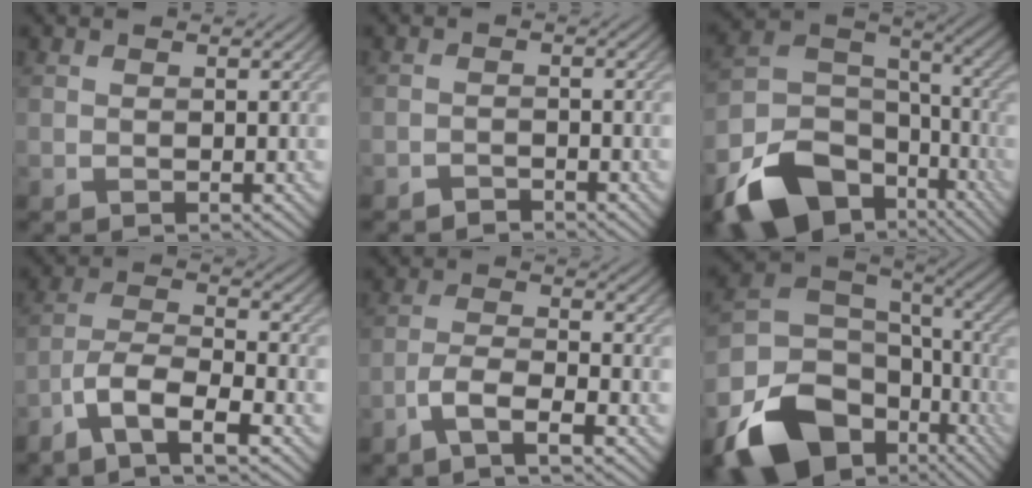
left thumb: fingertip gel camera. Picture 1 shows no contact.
{"total": 1.3, "force": [-1.3, 0.3, 0.1], "torque": [0.001, 0.003, -0.028]}
{"total": 16.1, "force": [-9.1, 10.2, 8.5], "torque": [-0.203, -0.046, -0.157]}
{"total": 7.8, "force": [-5.1, 2.3, 5.5], "torque": [-0.114, -0.001, -0.107]}
{"total": 4.8, "force": [-3.2, 1.0, 3.4], "torque": [-0.074, 0.002, -0.074]}
{"total": 18.2, "force": [-9.0, 12.4, 9.8], "torque": [-0.226, -0.046, -0.139]}